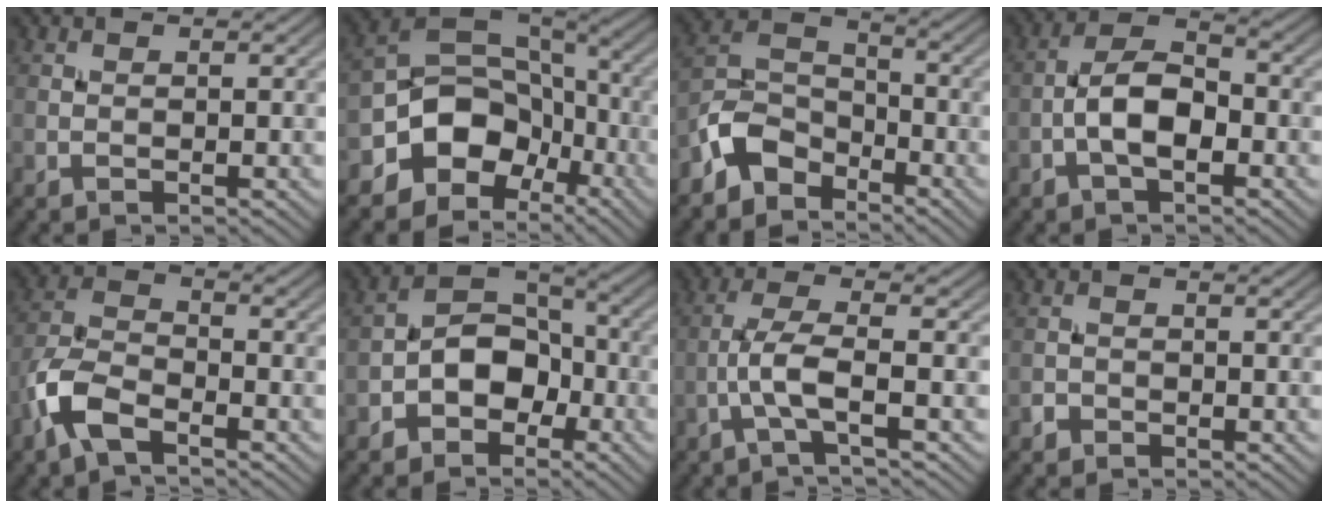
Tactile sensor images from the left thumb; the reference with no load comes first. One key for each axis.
{"total": 12.0, "fx": -5.2, "fy": 9.0, "fz": 6.0, "tx": -0.119, "ty": -0.018, "tz": -0.101}
{"total": 6.8, "fx": -4.9, "fy": 3.8, "fz": 2.8, "tx": -0.053, "ty": 0.002, "tz": -0.117}
{"total": 6.4, "fx": -2.1, "fy": 3.1, "fz": 5.2, "tx": -0.092, "ty": 0.015, "tz": -0.049}
{"total": 6.7, "fx": -4.1, "fy": 2.8, "fz": 4.4, "tx": -0.101, "ty": -0.003, "tz": -0.101}
{"total": 7.1, "fx": -3.0, "fy": 5.0, "fz": 4.1, "tx": -0.061, "ty": 0.011, "tz": -0.066}
{"total": 4.5, "fx": -1.7, "fy": 0.6, "fz": 4.1, "tx": -0.084, "ty": 0.014, "tz": -0.049}
{"total": 1.2, "fx": -0.9, "fy": 0.8, "fz": 0.1, "tx": 0.001, "ty": 0.001, "tz": -0.019}